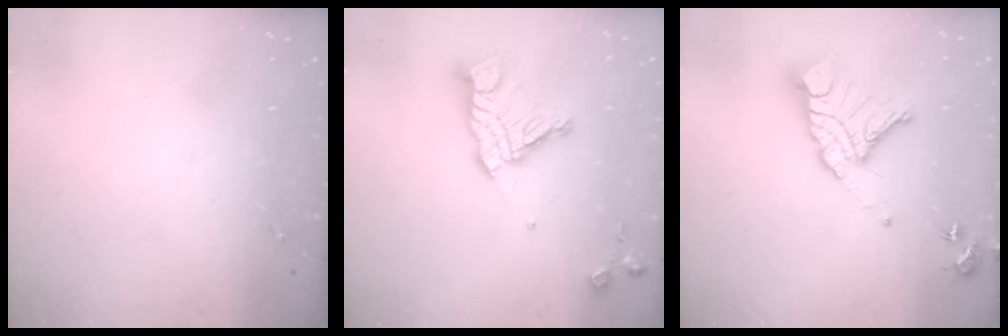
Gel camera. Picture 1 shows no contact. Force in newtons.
{"total": 14.5, "press": 14.5, "slide": 1.3}
{"total": 16.3, "press": 16.2, "slide": 2.0}